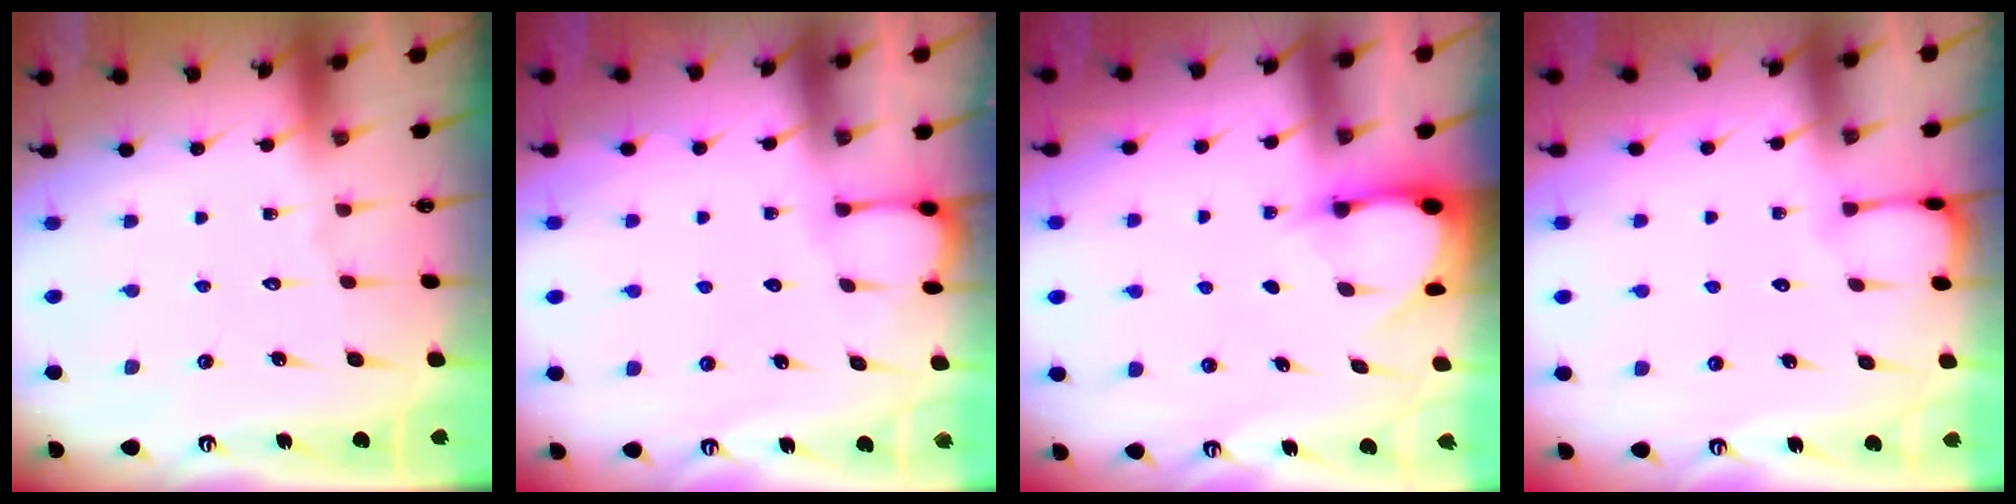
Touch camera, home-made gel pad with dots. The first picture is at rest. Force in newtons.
{"total": 2.1, "press": 2.1, "slide": 0.2}
{"total": 3.2, "press": 3.2, "slide": 0.4}
{"total": 2.0, "press": 2.0, "slide": 0.3}